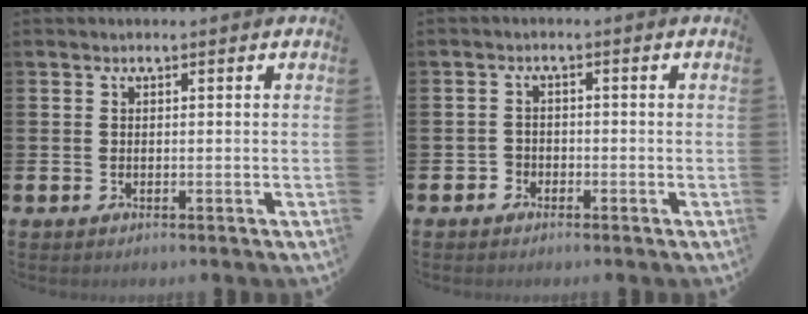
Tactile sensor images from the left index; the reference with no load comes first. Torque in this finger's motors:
{"motor_torque": [-0.15, 0.09, -0.02, -0.01]}